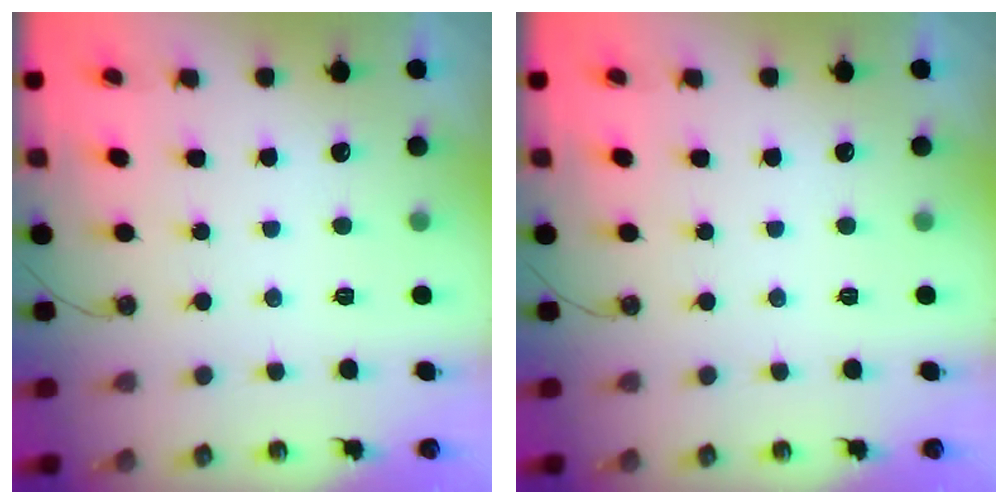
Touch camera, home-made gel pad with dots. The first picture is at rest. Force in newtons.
{"total": 0.0}